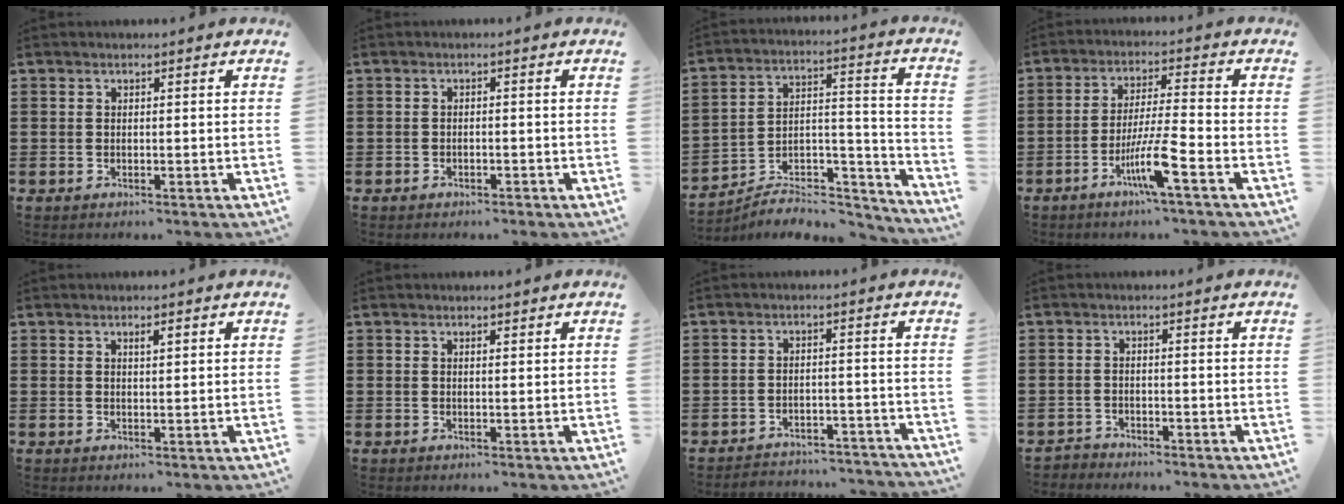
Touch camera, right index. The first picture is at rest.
{"total": 1.0, "force": [-0.9, 0.5, 0.1], "torque": [-0.005, 0.002, -0.019]}
{"total": 6.1, "force": [-5.6, 2.0, 1.5], "torque": [-0.018, 0.005, -0.108]}
{"total": 7.8, "force": [-3.9, 0.2, 6.7], "torque": [-0.137, -0.012, -0.075]}
{"total": 1.3, "force": [0.5, 0.4, 1.1], "torque": [-0.013, -0.001, 0.005]}
{"total": 0.7, "force": [0.5, 0.3, 0.3], "torque": [-0.007, 0.002, 0.010]}
{"total": 3.5, "force": [-3.5, 0.3, 0.0], "torque": [-0.004, 0.001, -0.074]}
{"total": 1.9, "force": [-1.9, 0.2, -0.3], "torque": [0.000, 0.002, -0.042]}